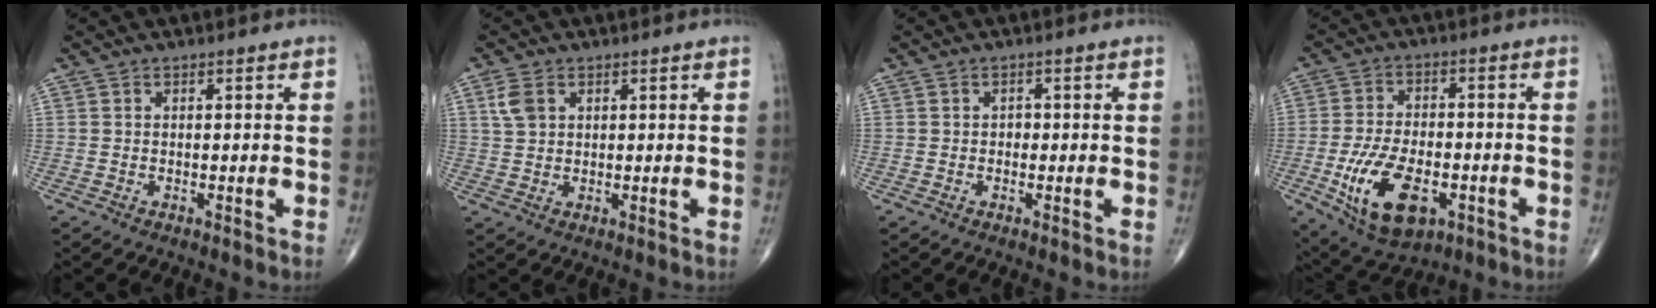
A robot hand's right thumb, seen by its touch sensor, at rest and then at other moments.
{"total": 3.8, "force": [1.6, 2.5, 2.4], "torque": [-0.048, 0.002, 0.037]}
{"total": 0.9, "force": [-0.2, 0.8, 0.5], "torque": [0.000, 0.004, -0.006]}
{"total": 14.7, "force": [-4.9, 7.9, 11.3], "torque": [-0.196, 0.007, -0.075]}